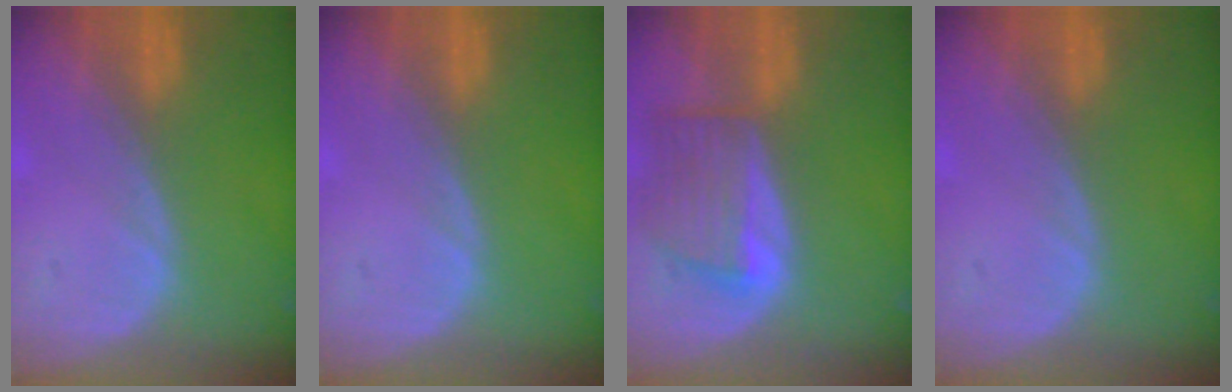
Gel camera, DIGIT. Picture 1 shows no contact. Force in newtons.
{"total": 0.0}
{"total": 6.6, "press": 6.3, "slide": 1.9}
{"total": 0.0}